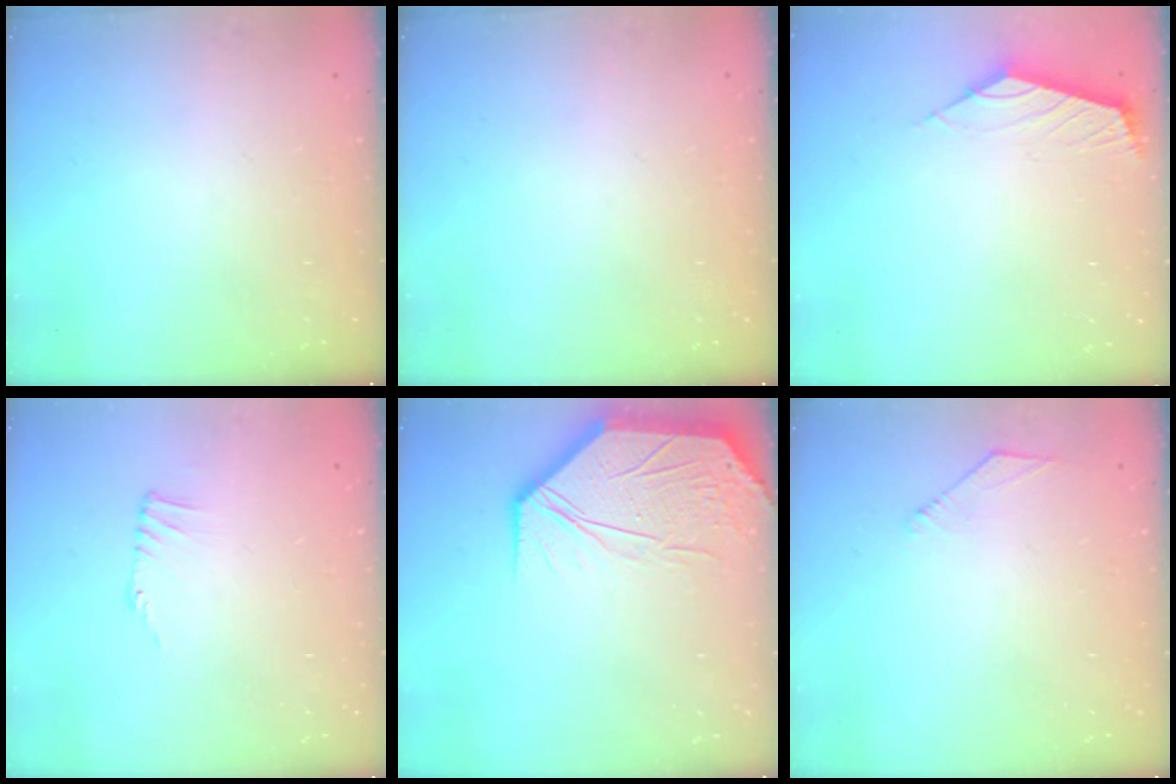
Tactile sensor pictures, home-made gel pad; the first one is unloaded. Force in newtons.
{"total": 0.0}
{"total": 2.4, "press": 2.3, "slide": 0.6}
{"total": 1.3, "press": 1.2, "slide": 0.2}
{"total": 13.6, "press": 13.5, "slide": 1.2}
{"total": 3.0, "press": 2.9, "slide": 0.7}